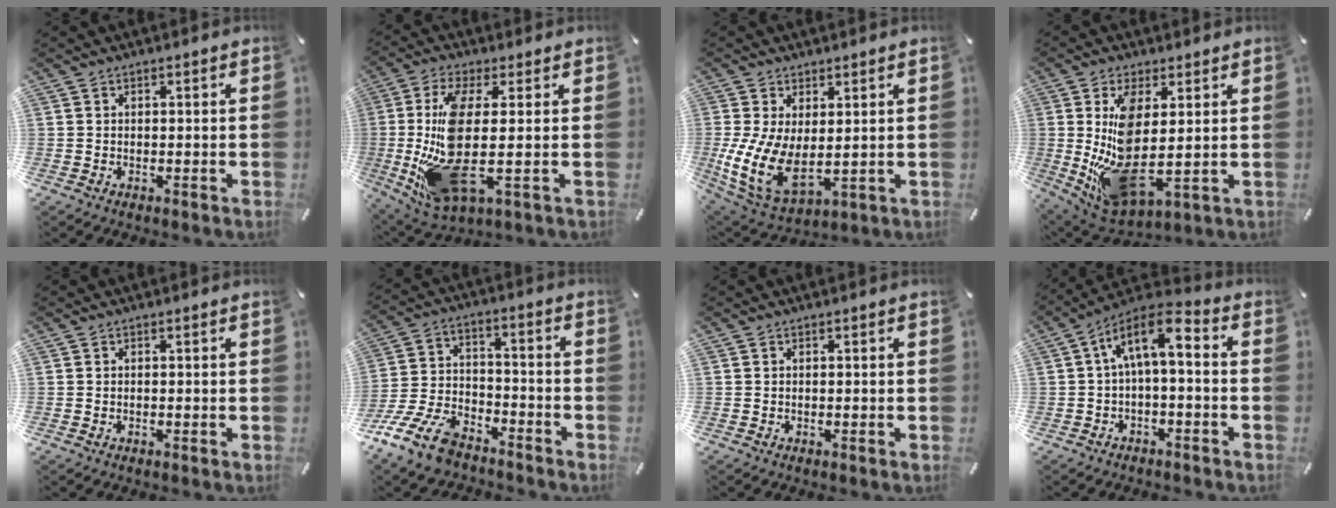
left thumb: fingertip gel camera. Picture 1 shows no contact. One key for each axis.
{"total": 16.0, "fx": 1.0, "fy": 5.2, "fz": 15.1, "tx": -0.337, "ty": -0.027, "tz": 0.018}
{"total": 12.7, "fx": 0.3, "fy": 7.2, "fz": 10.4, "tx": -0.228, "ty": -0.023, "tz": 0.012}
{"total": 14.3, "fx": 2.2, "fy": 5.9, "fz": 12.8, "tx": -0.270, "ty": -0.026, "tz": 0.043}
{"total": 0.0}
{"total": 14.0, "fx": -10.2, "fy": 6.5, "fz": 6.9, "tx": -0.136, "ty": 0.057, "tz": -0.188}
{"total": 0.0}
{"total": 9.5, "fx": 1.1, "fy": 4.1, "fz": 8.5, "tx": -0.156, "ty": 0.000, "tz": 0.019}